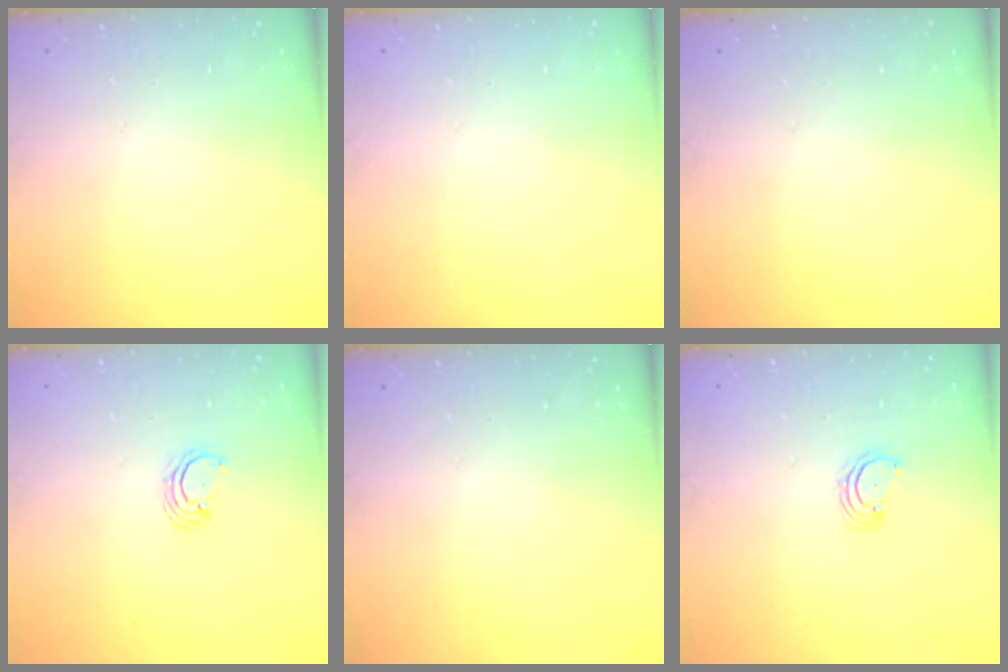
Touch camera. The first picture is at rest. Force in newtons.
{"total": 0.0}
{"total": 0.0}
{"total": 2.6, "press": 2.6, "slide": 0.3}
{"total": 0.0}
{"total": 2.6, "press": 2.6, "slide": 0.3}